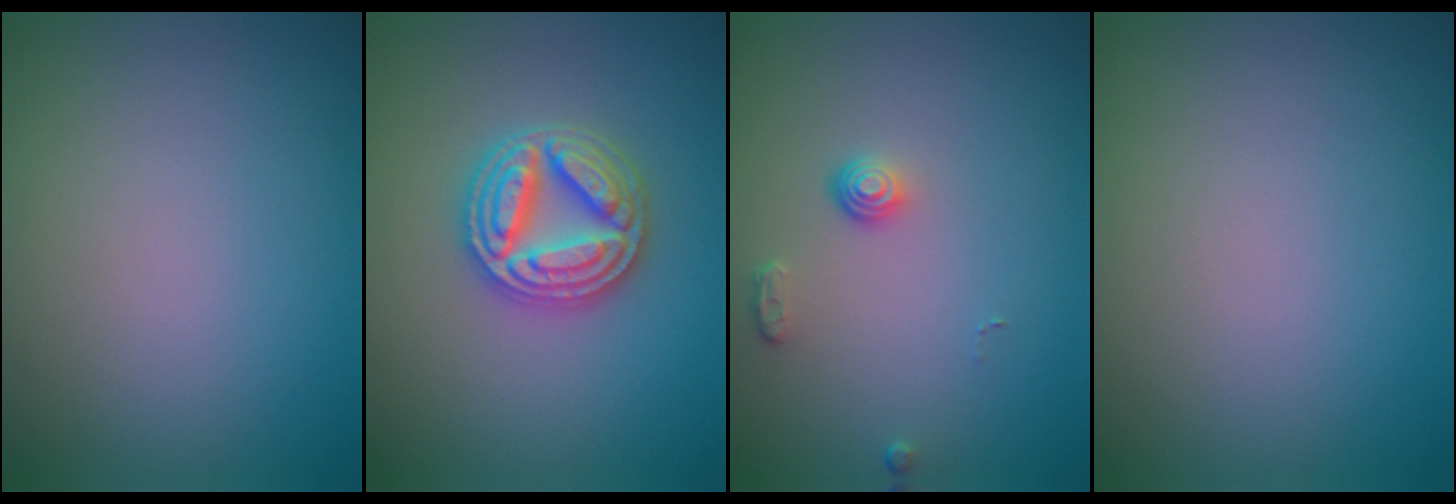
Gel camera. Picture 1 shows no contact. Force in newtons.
{"total": 4.7, "press": 4.7, "slide": 0.8}
{"total": 1.3, "press": 1.0, "slide": 0.9}
{"total": 0.0}